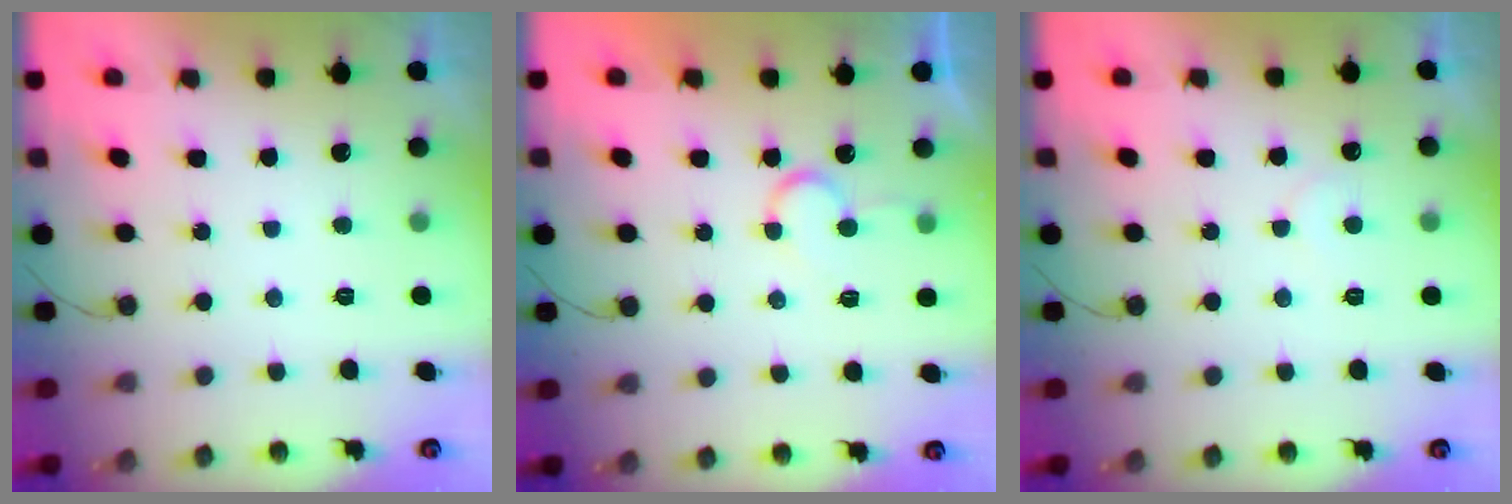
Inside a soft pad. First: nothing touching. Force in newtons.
{"total": 6.8, "press": 6.8, "slide": 0.6}
{"total": 4.9, "press": 4.9, "slide": 0.4}